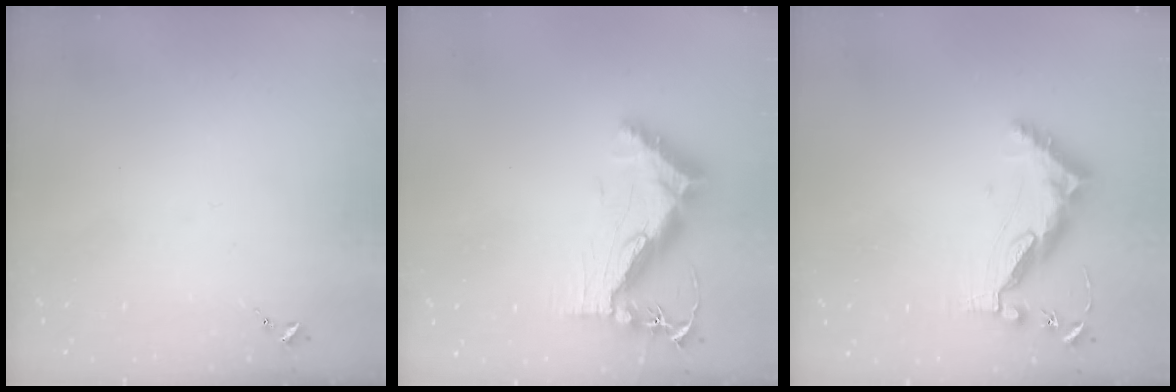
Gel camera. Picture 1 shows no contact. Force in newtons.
{"total": 13.5, "press": 13.4, "slide": 1.2}
{"total": 10.6, "press": 10.5, "slide": 0.9}